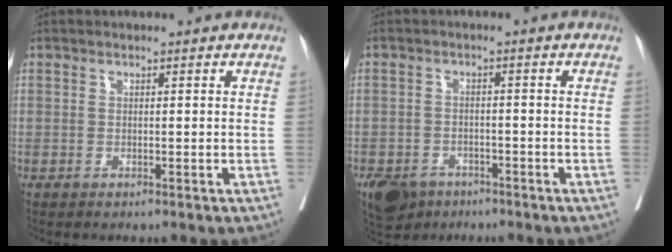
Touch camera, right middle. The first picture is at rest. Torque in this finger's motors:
{"motor_torque": [1.13, -1.01, 0.78, 0.19]}